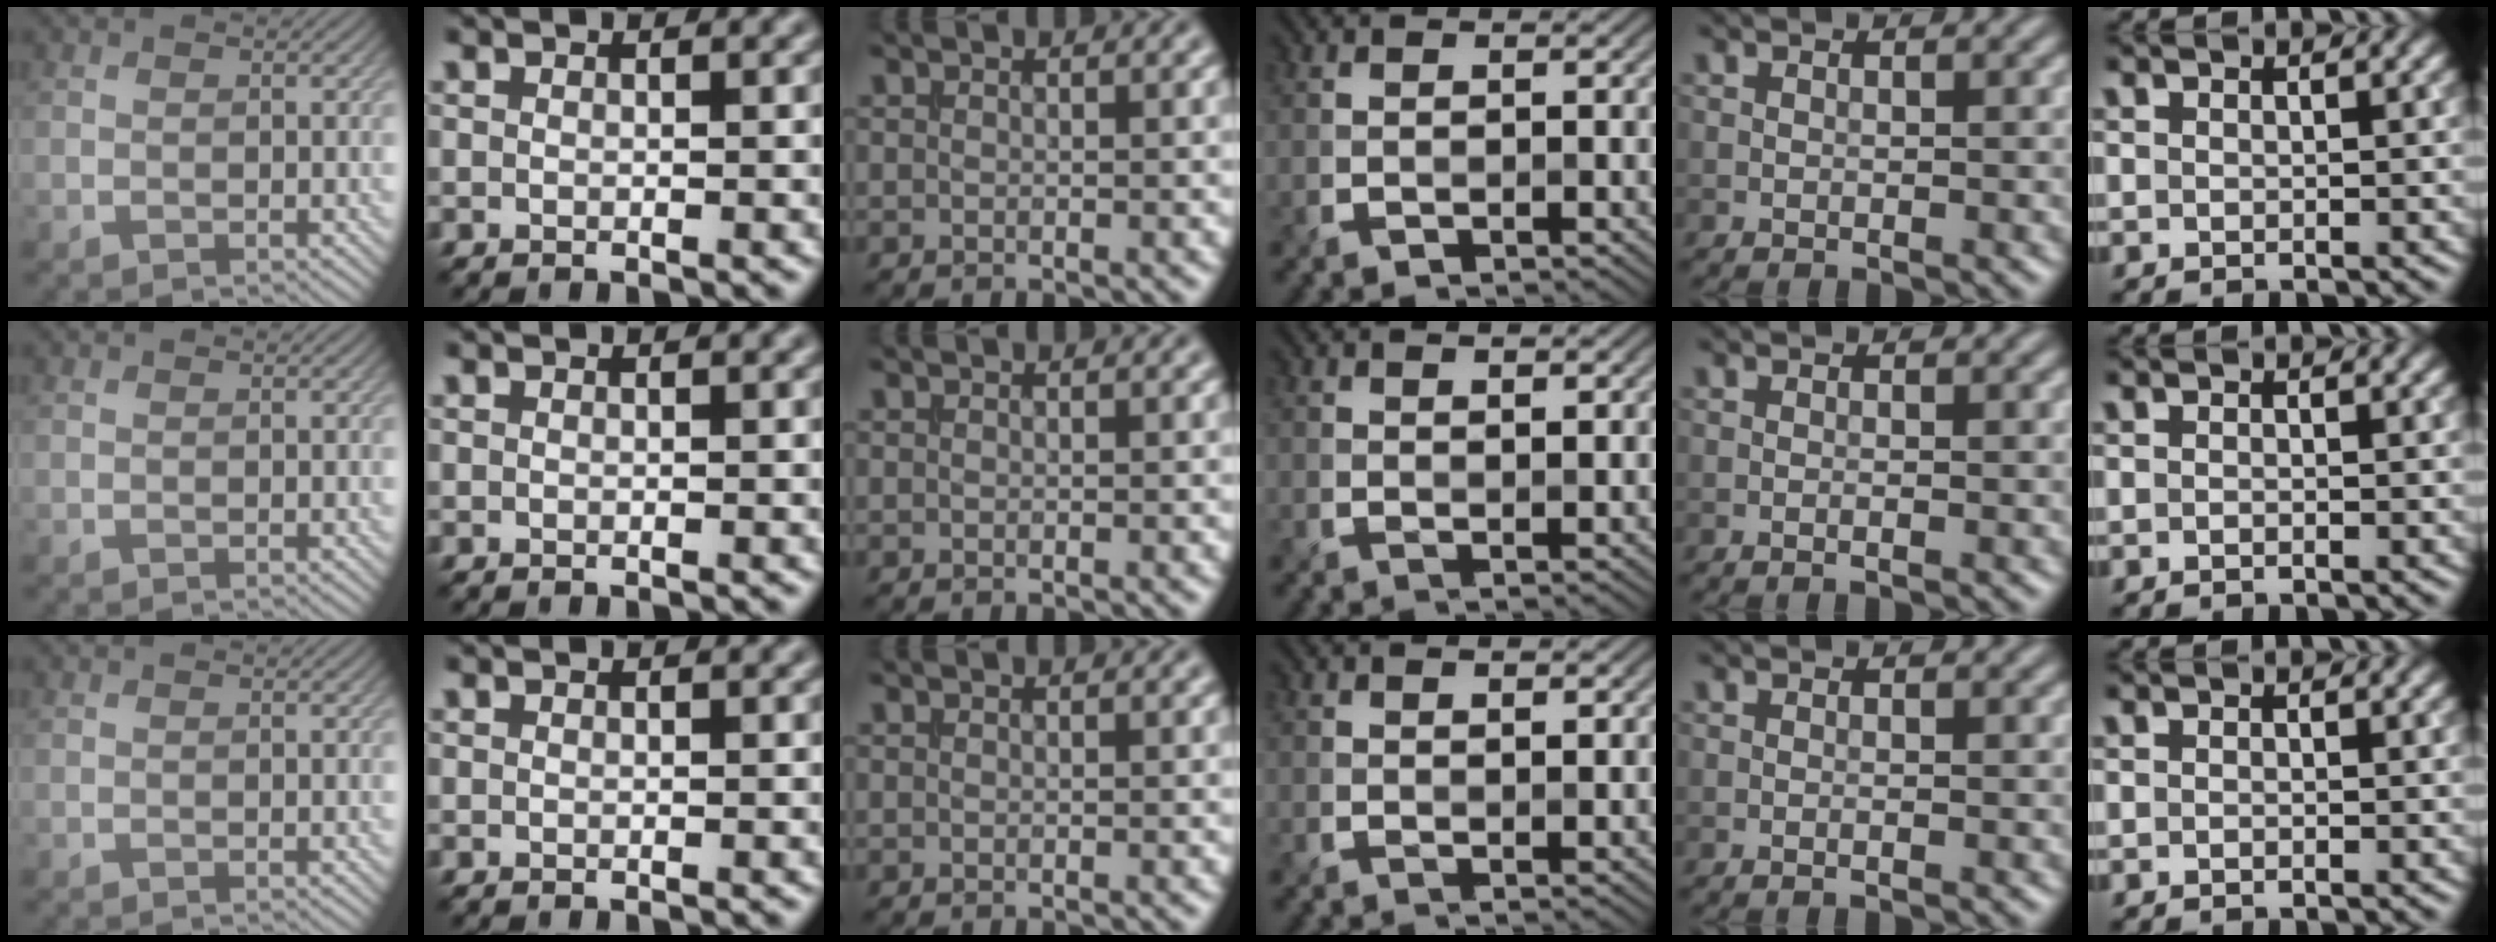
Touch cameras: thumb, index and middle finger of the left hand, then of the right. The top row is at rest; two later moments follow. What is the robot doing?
{"motion": "insert", "object": "bucket"}